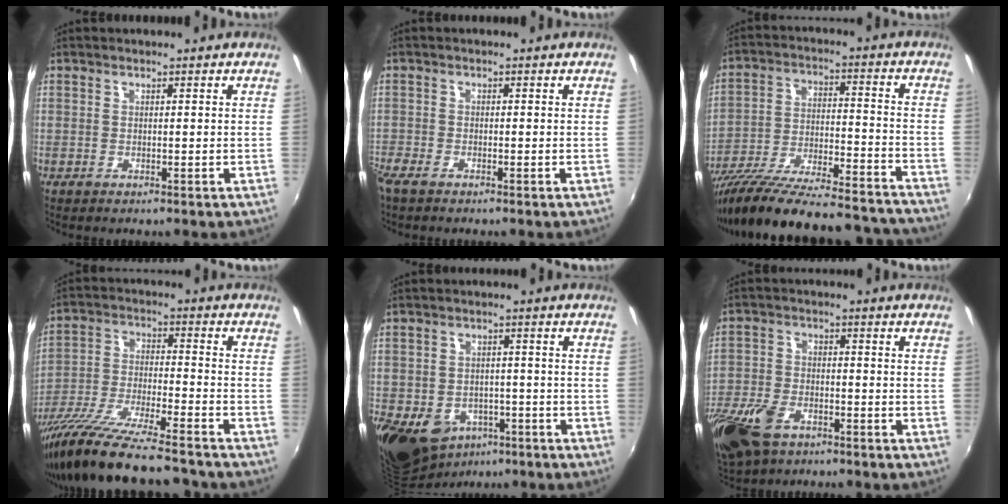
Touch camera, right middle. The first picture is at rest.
{"total": 2.9, "force": [-2.4, 0.8, 1.4], "torque": [-0.037, -0.012, -0.050]}
{"total": 30.4, "force": [-26.5, 6.0, 13.7], "torque": [-0.236, -0.041, -0.383]}
{"total": 20.4, "force": [-16.9, 2.0, 11.3], "torque": [-0.220, -0.060, -0.290]}
{"total": 18.6, "force": [-8.9, 13.4, 9.2], "torque": [-0.243, -0.023, -0.125]}
{"total": 13.0, "force": [-8.0, 7.2, 7.3], "torque": [-0.184, -0.021, -0.156]}